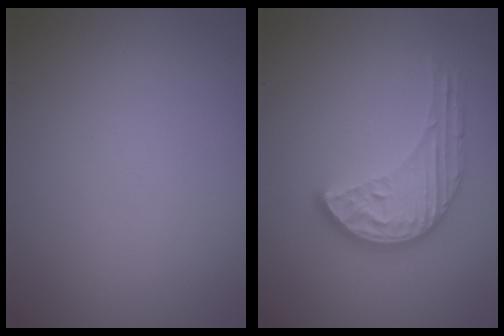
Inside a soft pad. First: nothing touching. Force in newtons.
{"total": 3.4, "press": 3.2, "slide": 1.0}